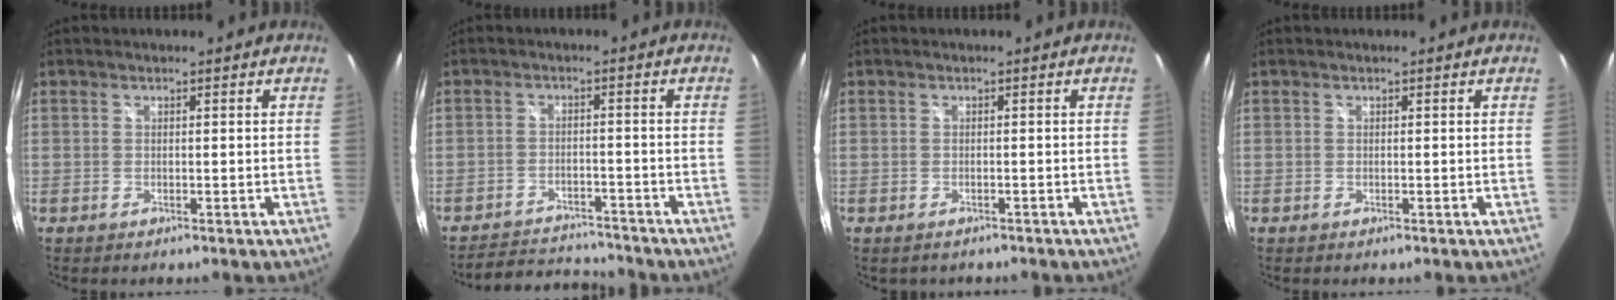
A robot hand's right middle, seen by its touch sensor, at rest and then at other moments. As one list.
[{"total": 8.9, "force": [-8.4, 2.0, 1.8], "torque": [-0.053, 0.013, -0.122]}, {"total": 0.9, "force": [-0.6, 0.6, 0.3], "torque": [-0.007, -0.002, -0.004]}, {"total": 0.0}]